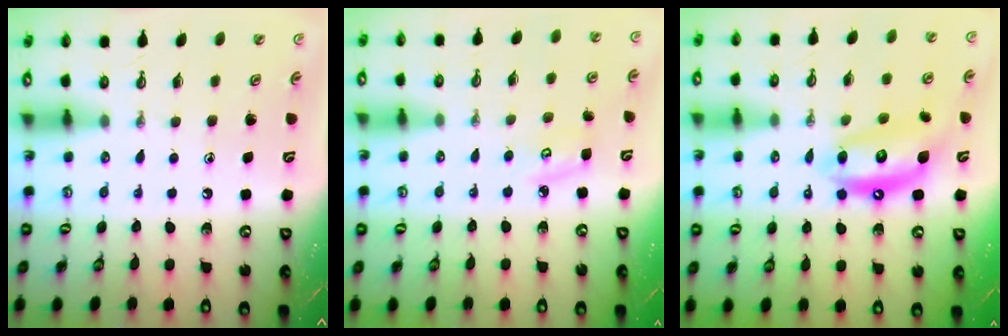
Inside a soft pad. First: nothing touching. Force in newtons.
{"total": 4.6, "press": 4.6, "slide": 0.5}
{"total": 11.7, "press": 11.6, "slide": 1.1}